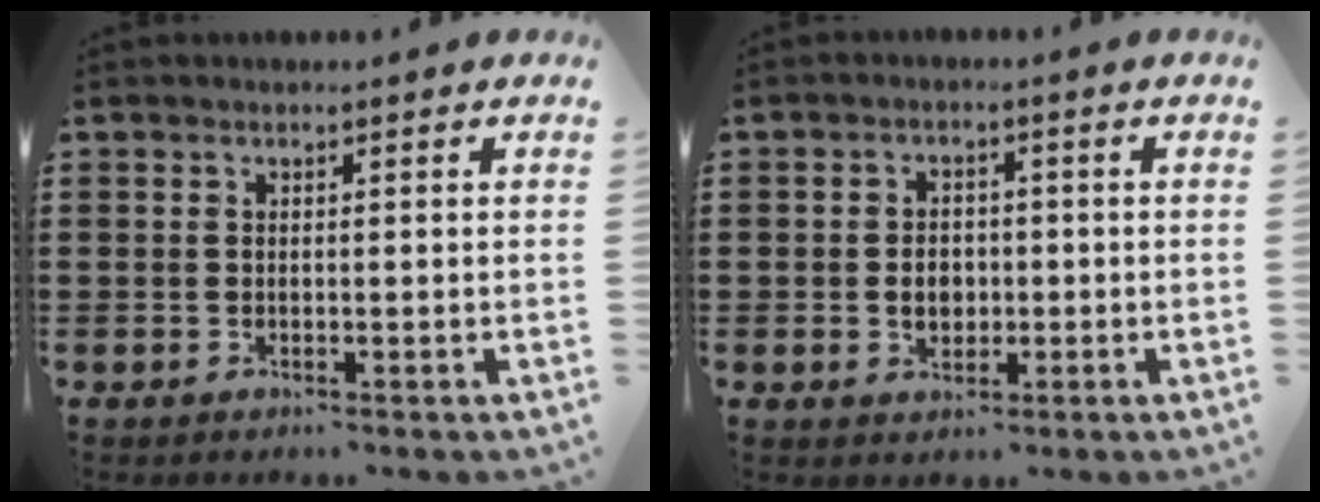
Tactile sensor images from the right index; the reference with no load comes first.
{"total": 3.3, "force": [-0.4, 2.5, 2.1], "torque": [-0.038, 0.002, -0.011]}